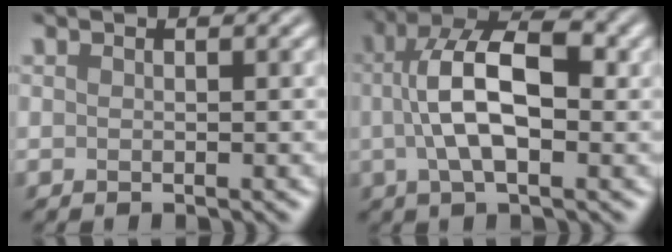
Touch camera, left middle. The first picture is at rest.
{"total": 7.7, "force": [0.6, 3.3, 6.9], "torque": [-0.129, 0.018, 0.005]}